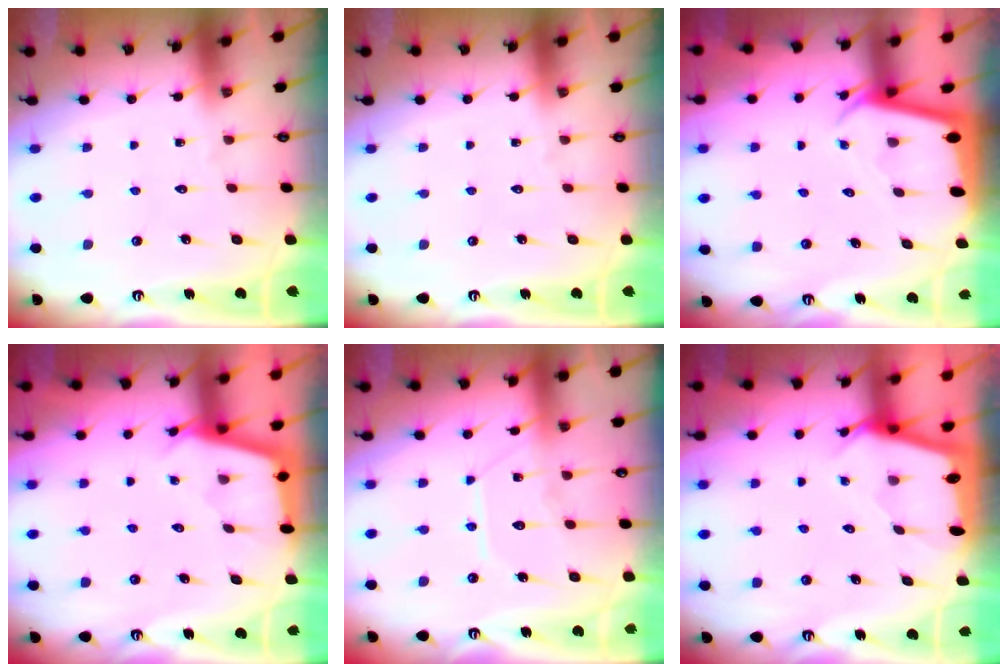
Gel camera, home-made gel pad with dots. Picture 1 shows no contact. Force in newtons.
{"total": 0.0}
{"total": 2.1, "press": 2.1, "slide": 0.1}
{"total": 2.9, "press": 2.8, "slide": 0.3}
{"total": 9.1, "press": 9.1, "slide": 0.8}
{"total": 2.1, "press": 2.1, "slide": 0.1}